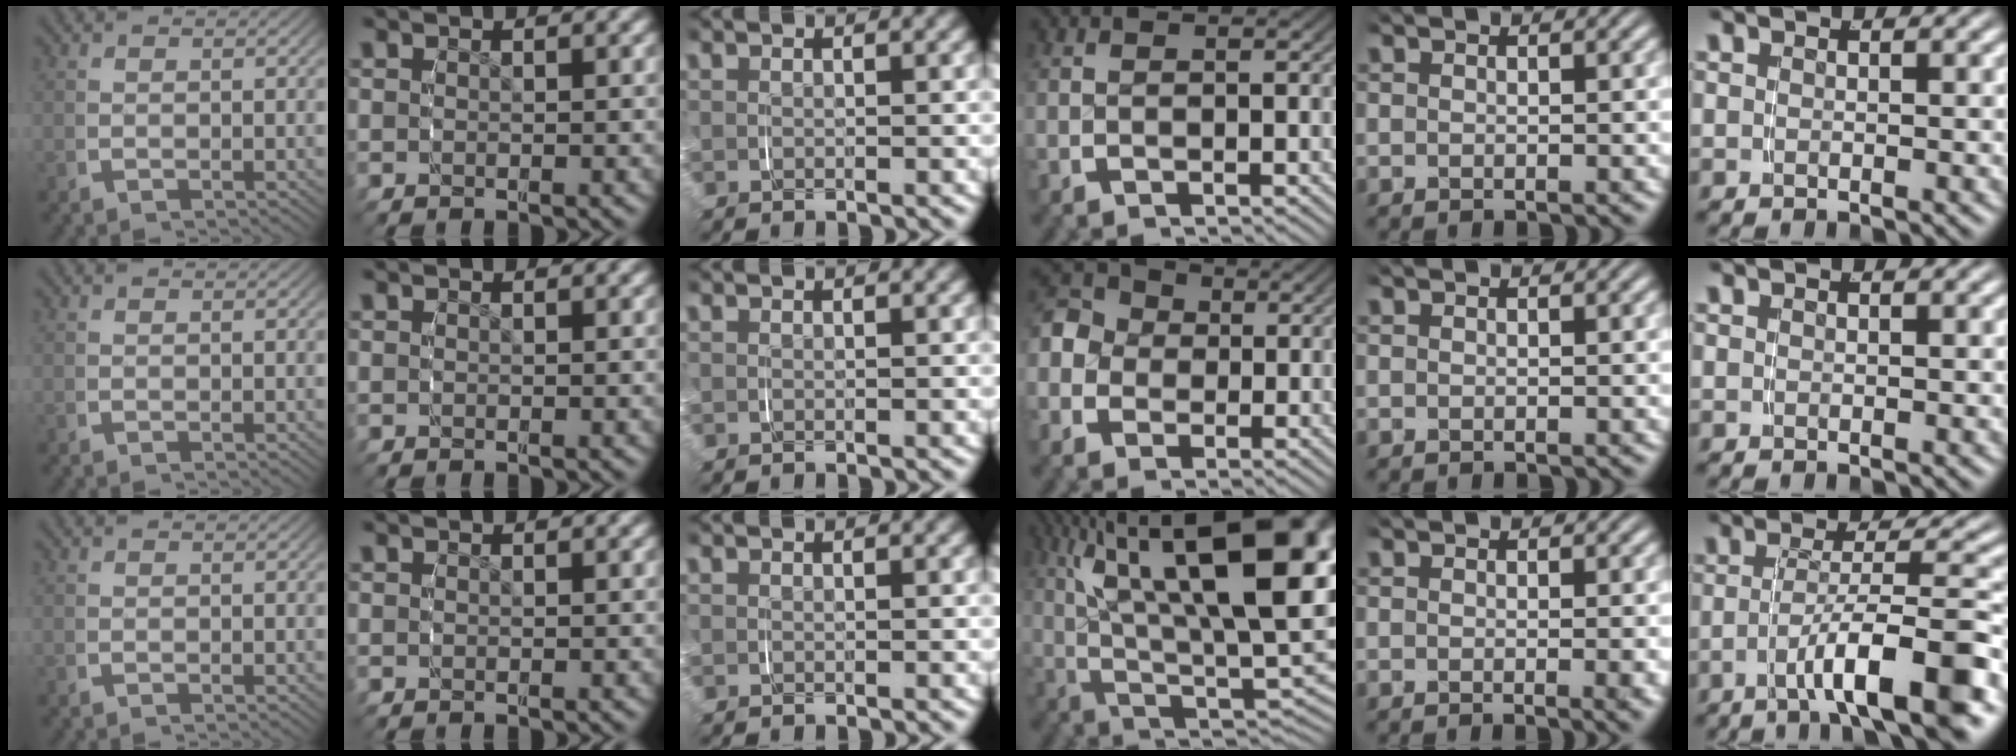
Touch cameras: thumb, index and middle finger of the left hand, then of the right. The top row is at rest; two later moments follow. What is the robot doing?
{"motion": "grasp_and_lifting", "object": "glasses case"}